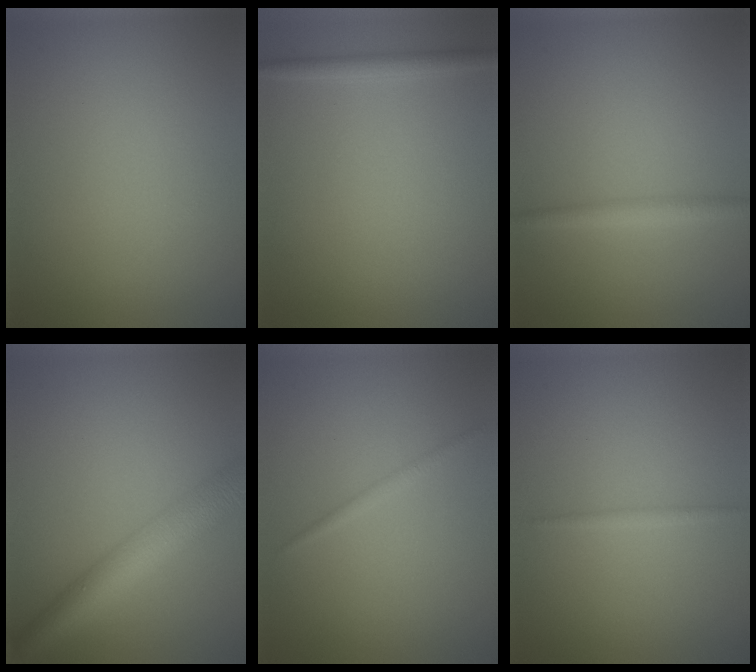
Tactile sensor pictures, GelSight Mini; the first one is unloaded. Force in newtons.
{"total": 1.6, "press": 1.6, "slide": 0.1}
{"total": 1.7, "press": 1.7, "slide": 0.1}
{"total": 6.2, "press": 6.2, "slide": 0.1}
{"total": 0.9, "press": 0.9, "slide": 0.0}
{"total": 0.7, "press": 0.7, "slide": 0.0}